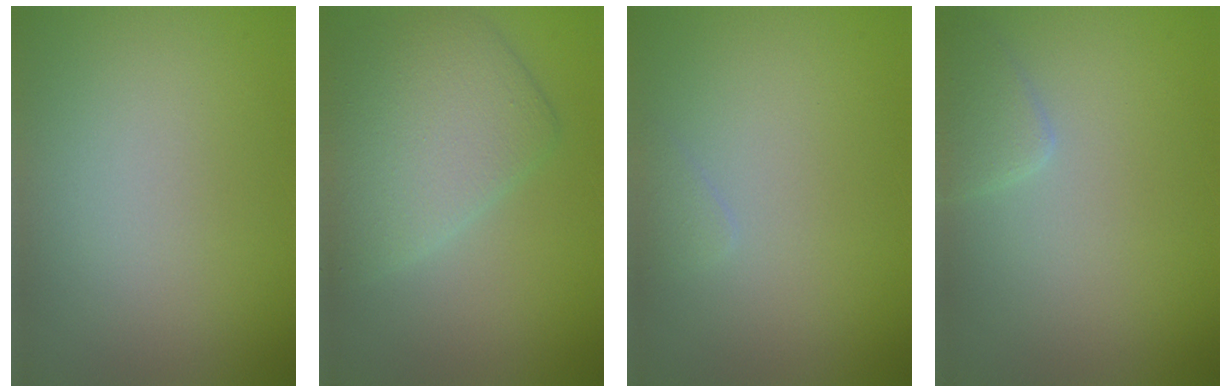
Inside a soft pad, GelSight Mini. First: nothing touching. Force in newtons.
{"total": 5.8, "press": 5.8, "slide": 0.2}
{"total": 0.6, "press": 0.6, "slide": 0.0}
{"total": 1.7, "press": 1.7, "slide": 0.1}